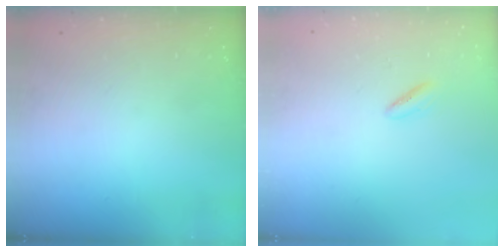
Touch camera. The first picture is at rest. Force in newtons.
{"total": 1.4, "press": 1.2, "slide": 0.7}